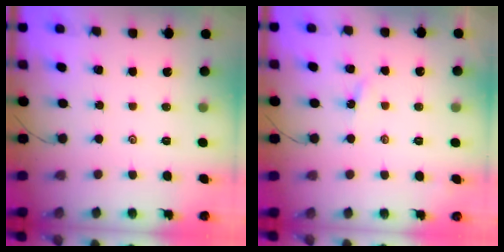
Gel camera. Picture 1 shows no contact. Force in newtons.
{"total": 2.3, "press": 2.3, "slide": 0.4}